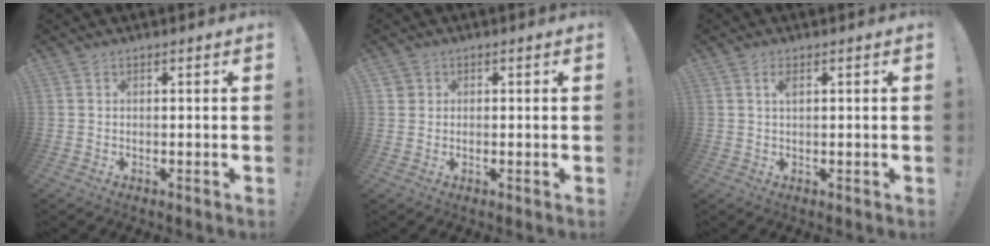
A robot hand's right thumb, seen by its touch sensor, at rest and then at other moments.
{"total": 1.8, "force": [0.6, 1.7, 0.3], "torque": [0.002, 0.002, 0.009]}
{"total": 2.0, "force": [0.7, 0.6, 1.8], "torque": [-0.038, 0.003, 0.012]}